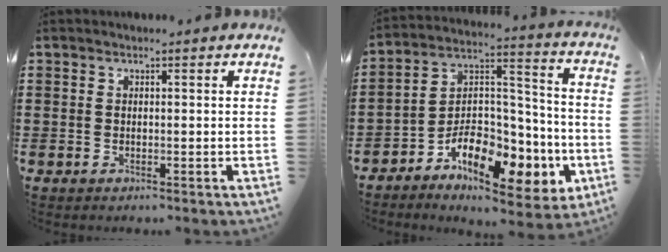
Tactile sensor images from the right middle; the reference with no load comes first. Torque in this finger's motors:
{"motor_torque": [1.97, -0.16, 0.81, 0.21]}